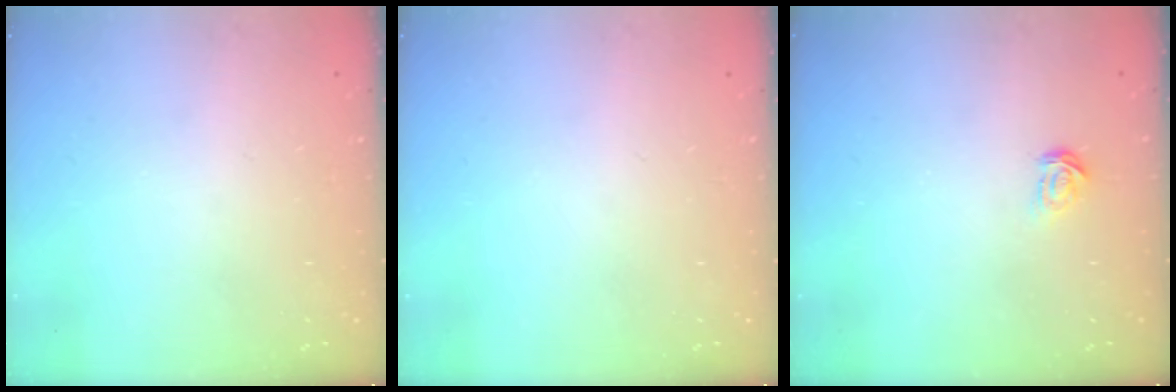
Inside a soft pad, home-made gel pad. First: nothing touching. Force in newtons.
{"total": 0.0}
{"total": 1.8, "press": 1.7, "slide": 0.2}